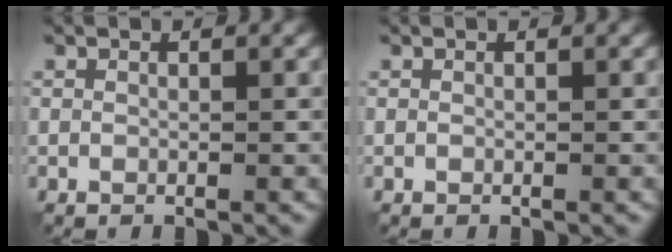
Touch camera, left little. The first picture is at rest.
{"total": 0.0}